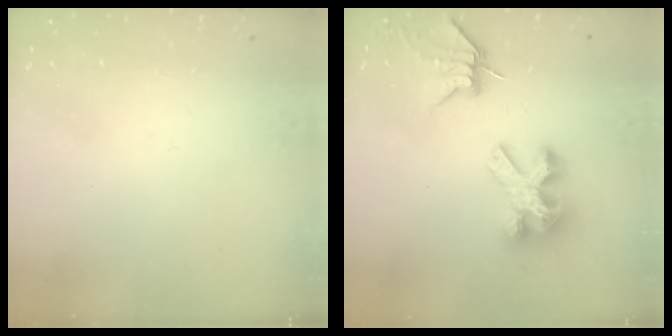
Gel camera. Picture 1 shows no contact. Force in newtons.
{"total": 8.1, "press": 8.1, "slide": 0.6}